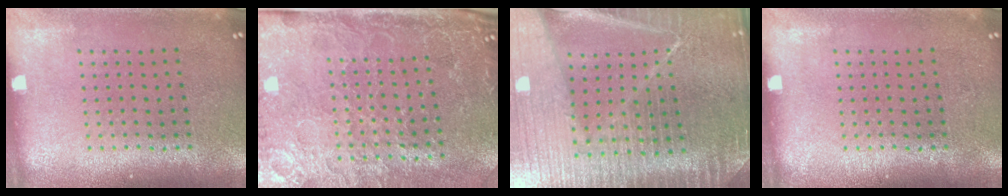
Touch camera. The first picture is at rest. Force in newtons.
{"total": 4.3, "press": 3.6, "slide": 2.4}
{"total": 5.5, "press": 5.0, "slide": 2.3}
{"total": 0.0}